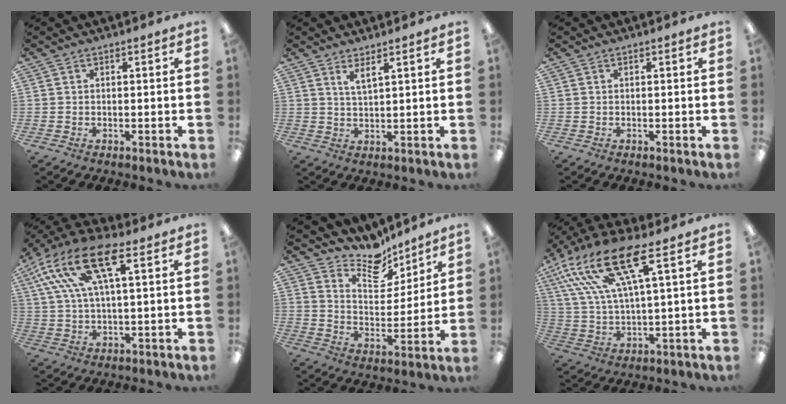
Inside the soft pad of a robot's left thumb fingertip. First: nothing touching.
{"total": 3.1, "force": [2.4, 0.4, 1.9], "torque": [-0.045, -0.006, 0.043]}
{"total": 0.0}
{"total": 17.1, "force": [8.4, 6.6, 13.3], "torque": [-0.277, -0.015, 0.144]}
{"total": 11.6, "force": [10.3, 4.3, 3.1], "torque": [-0.063, -0.075, 0.192]}
{"total": 18.2, "force": [10.2, 5.5, 14.0], "torque": [-0.295, -0.030, 0.172]}